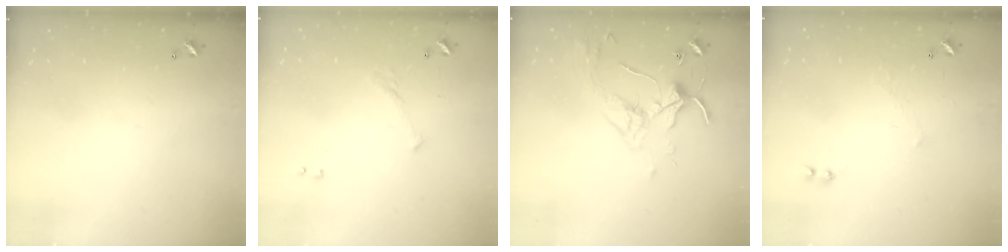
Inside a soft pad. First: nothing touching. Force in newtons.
{"total": 5.8, "press": 5.8, "slide": 0.8}
{"total": 3.9, "press": 3.9, "slide": 0.4}
{"total": 0.9, "press": 0.3, "slide": 0.8}